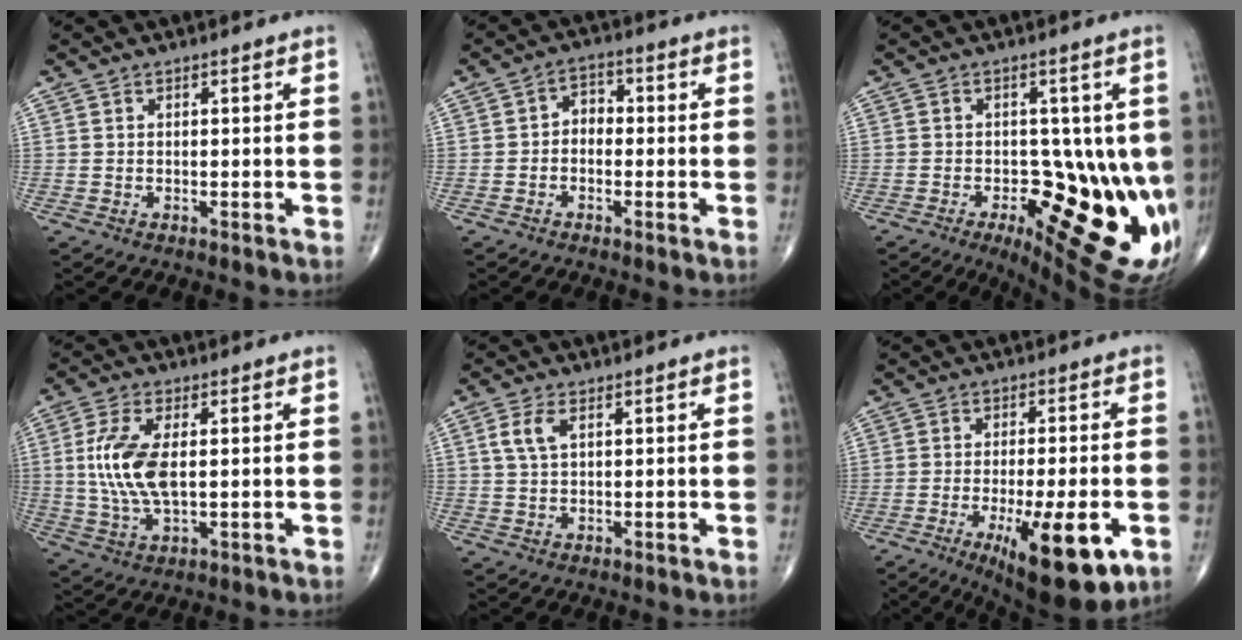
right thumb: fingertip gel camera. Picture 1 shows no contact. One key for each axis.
{"total": 3.9, "fx": -0.6, "fy": 2.9, "fz": 2.5, "tx": -0.019, "ty": 0.020, "tz": -0.025}
{"total": 22.5, "fx": -4.5, "fy": 9.6, "fz": 19.8, "tx": -0.190, "ty": -0.023, "tz": -0.035}
{"total": 10.8, "fx": 1.0, "fy": 4.9, "fz": 9.5, "tx": -0.212, "ty": -0.005, "tz": 0.025}
{"total": 4.1, "fx": 1.4, "fy": 2.1, "fz": 3.2, "tx": -0.074, "ty": 0.006, "tz": 0.029}
{"total": 16.9, "fx": -6.5, "fy": 5.0, "fz": 14.8, "tx": -0.192, "ty": -0.004, "tz": -0.084}